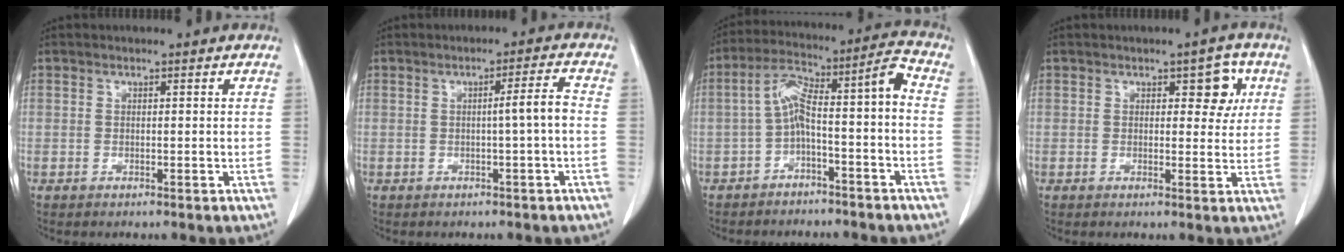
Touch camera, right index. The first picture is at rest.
{"total": 3.2, "force": [-0.5, -0.6, 3.1], "torque": [-0.044, 0.003, -0.007]}
{"total": 9.5, "force": [-2.7, 1.1, 9.0], "torque": [-0.154, 0.054, -0.046]}
{"total": 4.4, "force": [1.6, 2.3, 3.4], "torque": [-0.033, 0.006, 0.019]}